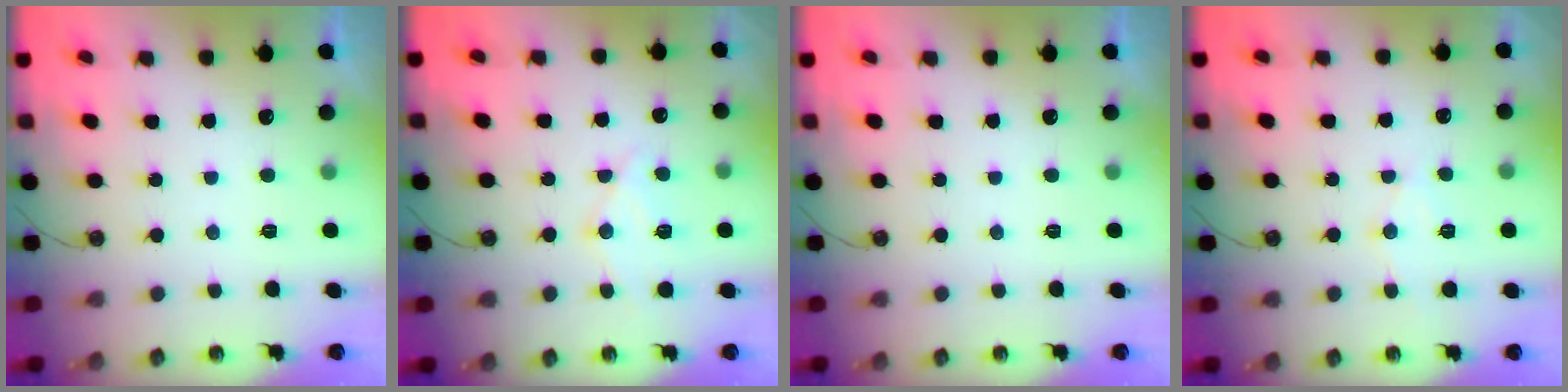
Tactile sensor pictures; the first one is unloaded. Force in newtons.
{"total": 9.9, "press": 9.9, "slide": 0.4}
{"total": 0.0}
{"total": 7.1, "press": 7.1, "slide": 0.5}